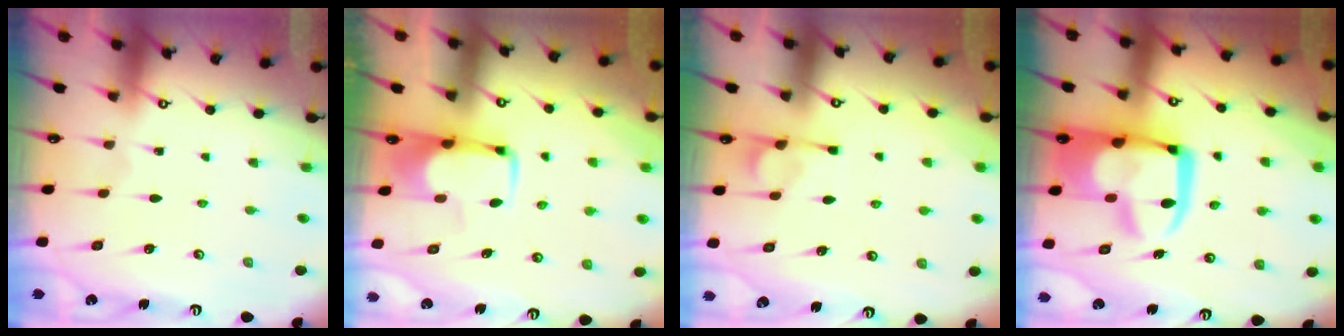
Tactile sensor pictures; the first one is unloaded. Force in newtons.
{"total": 2.0, "press": 2.0, "slide": 0.4}
{"total": 2.0, "press": 1.5, "slide": 1.2}
{"total": 17.1, "press": 17.0, "slide": 1.8}